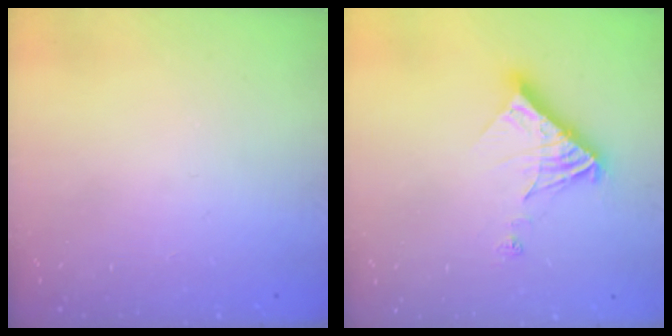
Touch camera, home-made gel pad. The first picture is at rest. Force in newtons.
{"total": 12.6, "press": 12.6, "slide": 1.4}